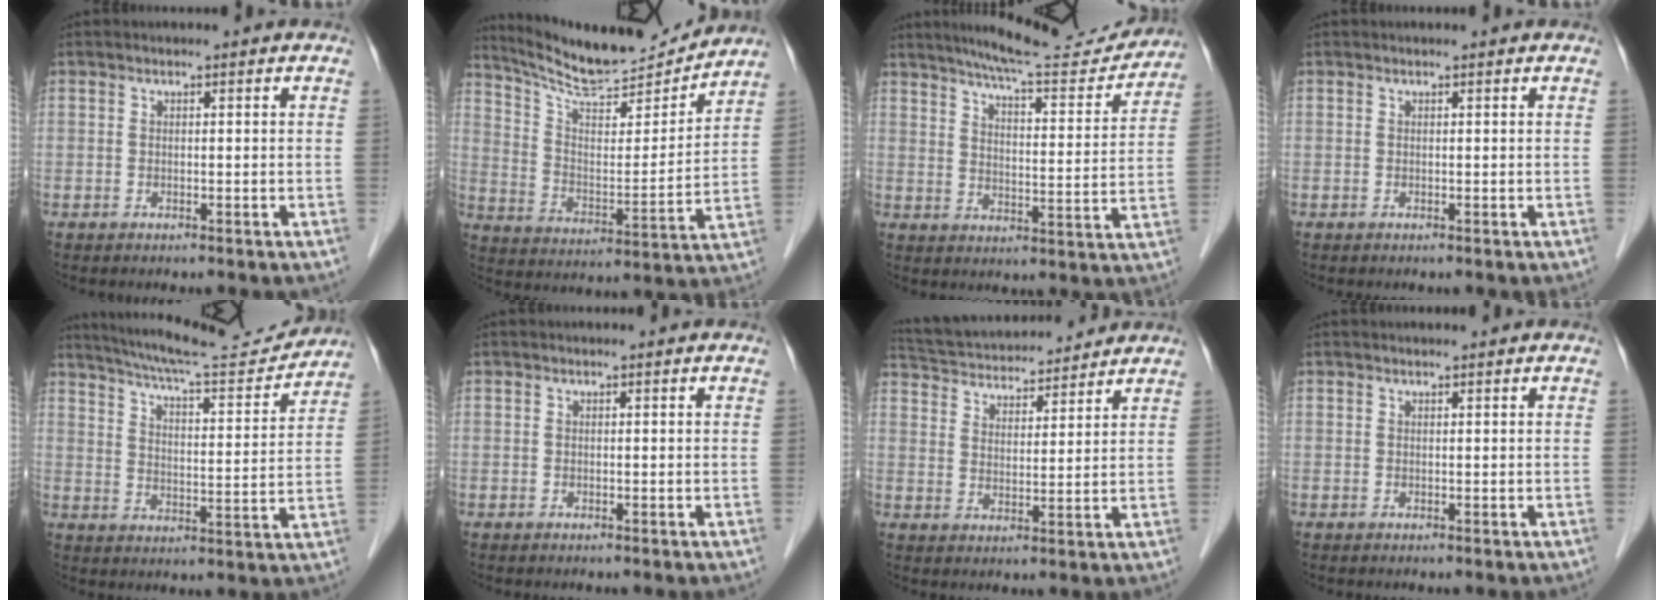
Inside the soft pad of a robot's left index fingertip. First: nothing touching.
{"total": 16.2, "force": [15.5, 1.1, 4.5], "torque": [-0.083, -0.014, 0.252]}
{"total": 15.1, "force": [14.3, 1.1, 4.8], "torque": [-0.074, -0.018, 0.195]}
{"total": 0.7, "force": [0.7, 0.0, 0.2], "torque": [-0.007, 0.007, 0.009]}
{"total": 15.9, "force": [15.2, 0.5, 4.7], "torque": [-0.085, -0.019, 0.220]}
{"total": 0.0}
{"total": 15.9, "force": [14.8, 3.2, 4.9], "torque": [-0.094, 0.035, 0.238]}
{"total": 1.0, "force": [0.9, 0.0, 0.4], "torque": [-0.006, 0.010, 0.017]}